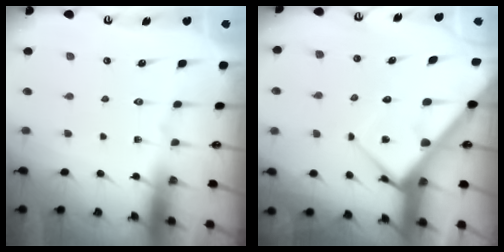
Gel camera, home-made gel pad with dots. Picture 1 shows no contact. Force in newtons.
{"total": 6.8, "press": 6.8, "slide": 0.6}